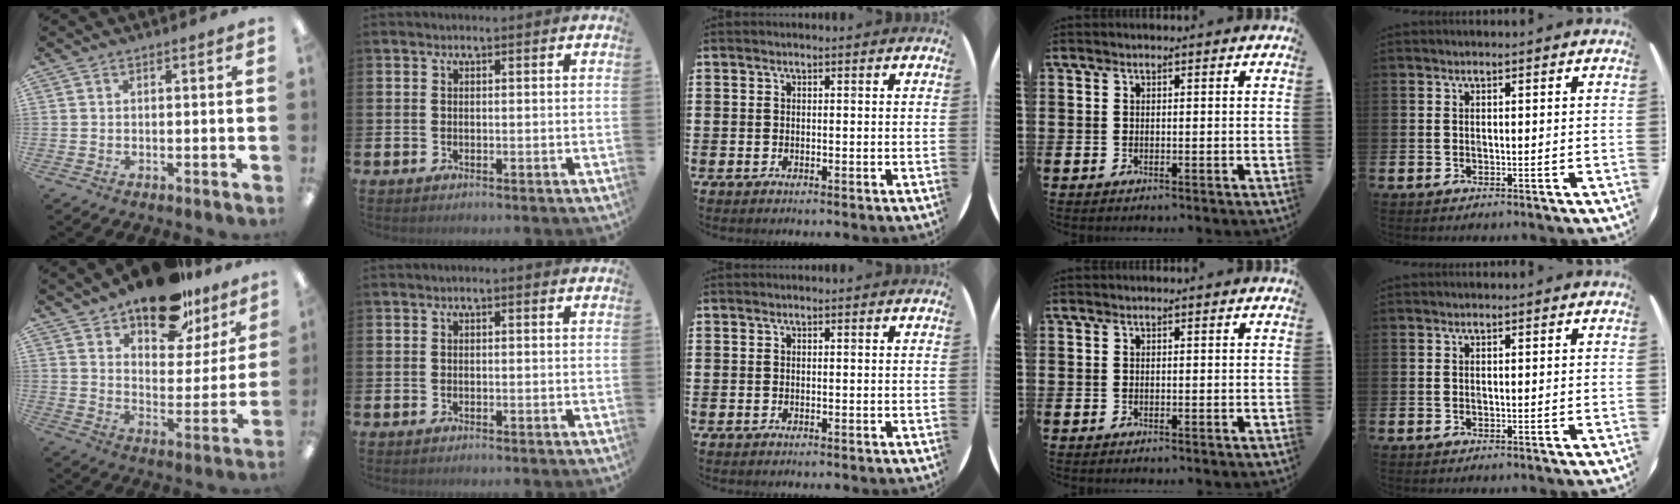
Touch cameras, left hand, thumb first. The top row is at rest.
{"thumb": {"total": 19.2, "force": [14.5, 8.7, 9.1], "torque": [-0.138, -0.089, 0.249]}, "index": {"total": 0.5, "force": [-0.4, 0.1, 0.4], "torque": [-0.006, -0.001, -0.008]}}